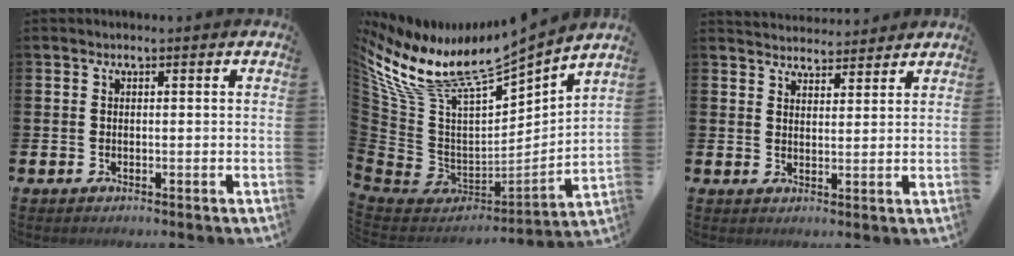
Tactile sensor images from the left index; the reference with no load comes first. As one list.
[{"total": 10.9, "force": [8.5, 3.3, 6.1], "torque": [-0.159, -0.063, 0.148]}, {"total": 3.7, "force": [3.6, 0.9, -0.4], "torque": [-0.001, -0.018, 0.066]}]